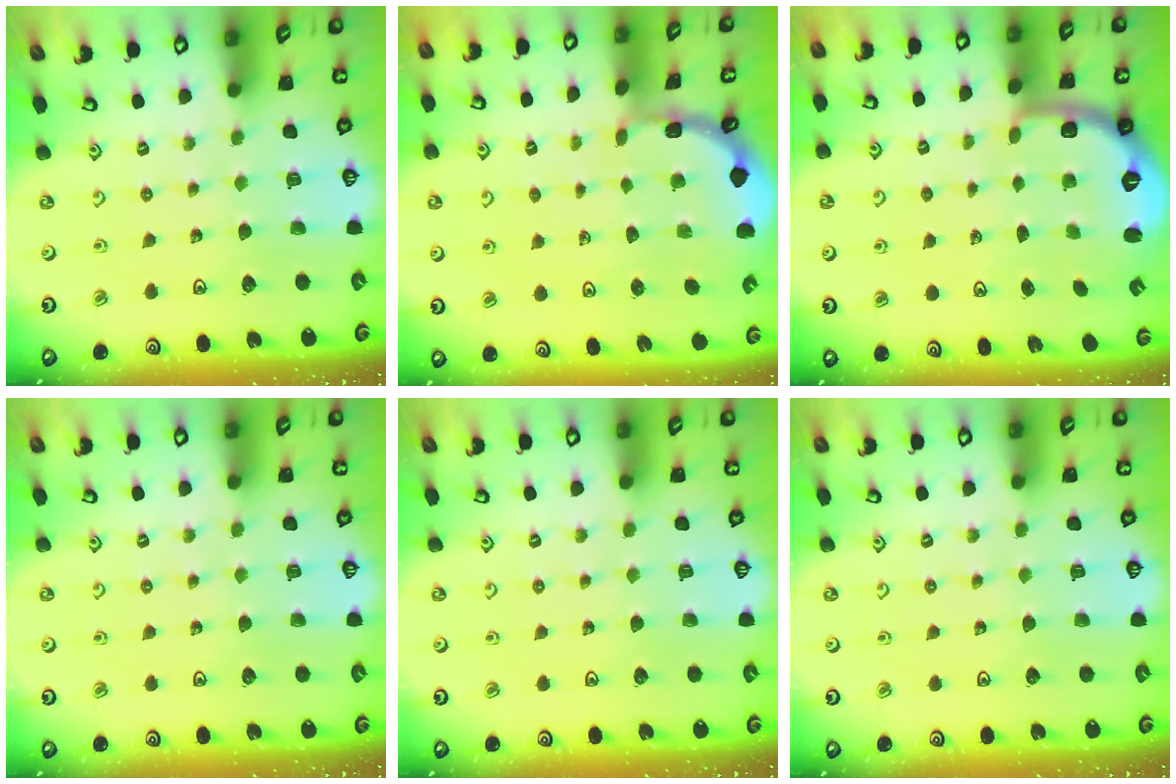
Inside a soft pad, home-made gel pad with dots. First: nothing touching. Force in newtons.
{"total": 1.0, "press": 1.0, "slide": 0.1}
{"total": 2.5, "press": 2.0, "slide": 1.6}
{"total": 0.0}
{"total": 0.0}
{"total": 0.0}